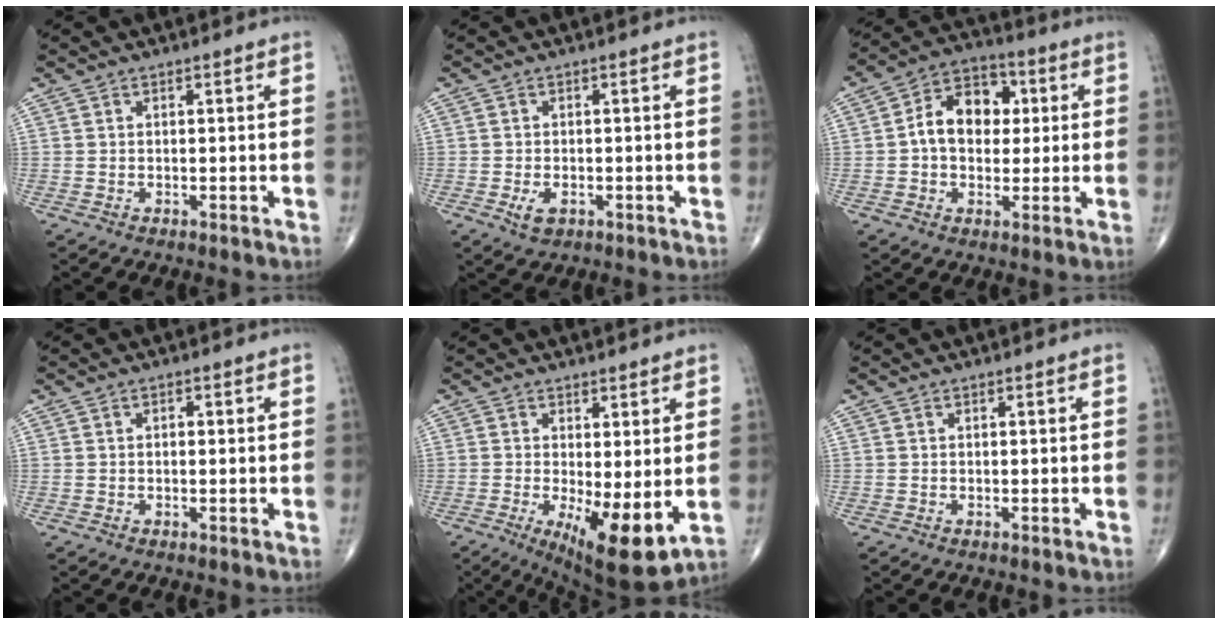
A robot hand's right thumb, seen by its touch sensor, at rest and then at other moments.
{"total": 3.1, "force": [-1.1, 1.9, 2.1], "torque": [-0.034, 0.000, -0.014]}
{"total": 11.6, "force": [1.2, 8.3, 7.9], "torque": [-0.099, 0.023, 0.012]}
{"total": 0.8, "force": [0.1, 0.4, 0.7], "torque": [-0.016, 0.003, 0.003]}
{"total": 10.8, "force": [-1.7, 3.4, 10.1], "torque": [-0.158, -0.027, -0.017]}
{"total": 0.0}